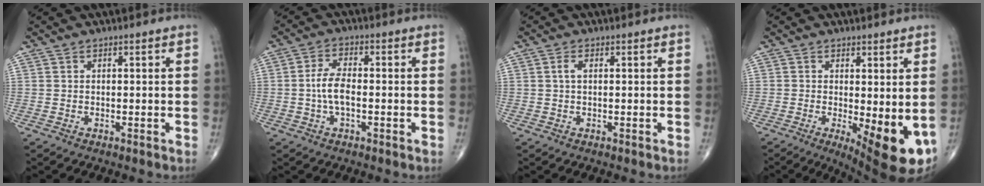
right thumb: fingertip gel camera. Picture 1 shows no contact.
{"total": 5.2, "force": [-0.8, 2.4, 4.5], "torque": [-0.094, 0.013, -0.019]}
{"total": 1.5, "force": [0.3, 0.6, 1.3], "torque": [-0.031, 0.003, 0.004]}
{"total": 11.1, "force": [-2.2, 3.7, 10.2], "torque": [-0.135, -0.024, -0.021]}